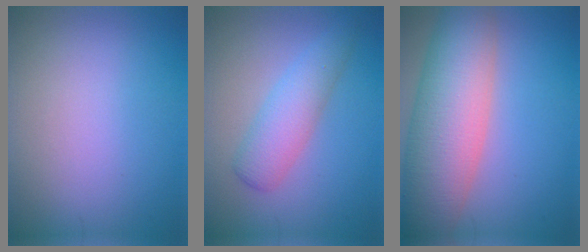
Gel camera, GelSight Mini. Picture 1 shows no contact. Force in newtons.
{"total": 3.8, "press": 3.8, "slide": 0.2}
{"total": 10.4, "press": 10.4, "slide": 0.5}